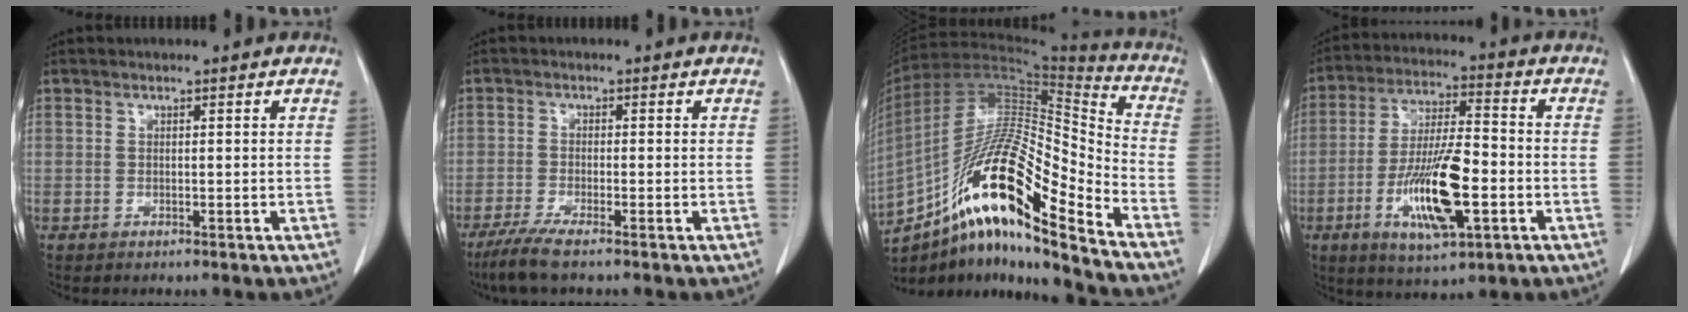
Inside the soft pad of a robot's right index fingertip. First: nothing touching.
{"total": 4.5, "force": [-3.3, -0.2, 3.0], "torque": [-0.060, -0.013, -0.065]}
{"total": 23.2, "force": [-14.6, 2.2, 17.9], "torque": [-0.335, -0.004, -0.263]}
{"total": 14.1, "force": [-4.3, 3.3, 13.0], "torque": [-0.251, -0.007, -0.071]}